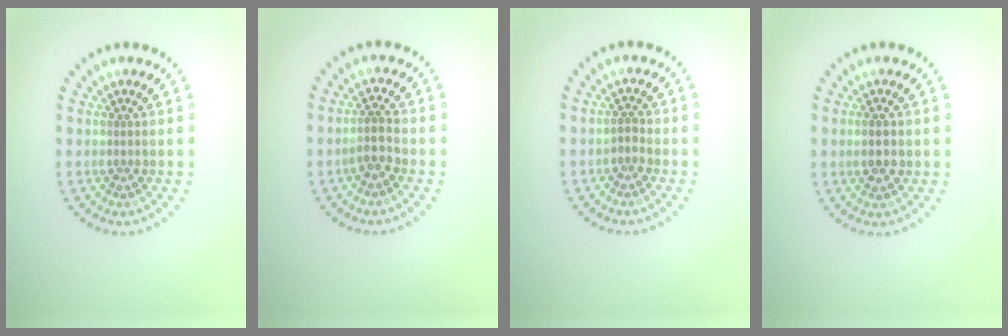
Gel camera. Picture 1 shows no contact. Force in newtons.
{"total": 1.9, "press": 1.6, "slide": 1.0}
{"total": 1.0, "press": 0.9, "slide": 0.4}
{"total": 1.7, "press": 1.7, "slide": 0.3}